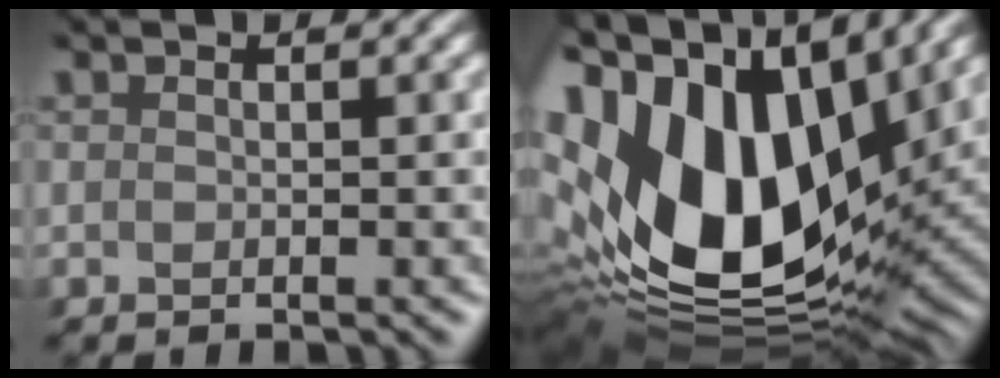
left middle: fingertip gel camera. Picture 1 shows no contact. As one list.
[{"total": 19.9, "force": [4.0, 12.2, 15.3], "torque": [-0.326, -0.006, 0.077]}]